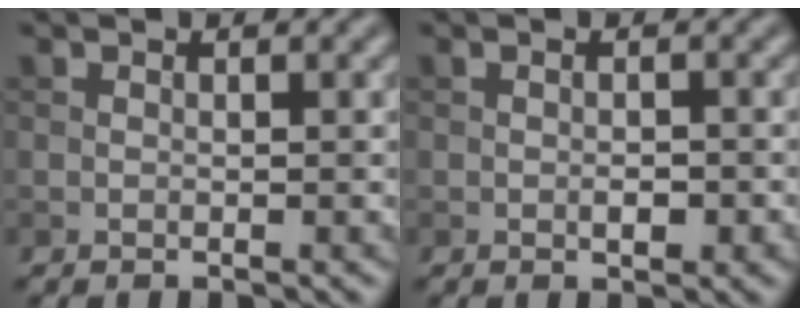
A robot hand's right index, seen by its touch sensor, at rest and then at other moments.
{"total": 1.7, "force": [-0.4, 0.7, 1.4], "torque": [-0.024, 0.000, -0.007]}